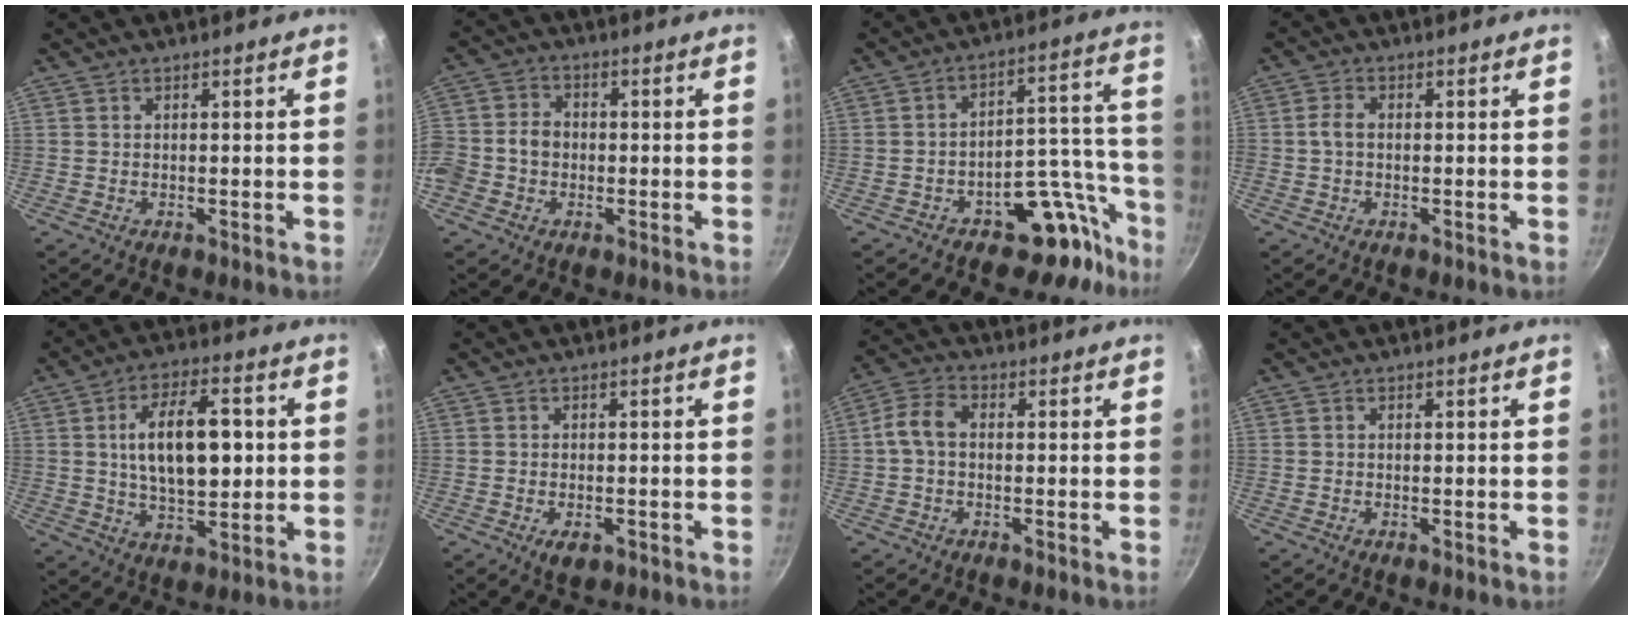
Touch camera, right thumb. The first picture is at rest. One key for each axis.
{"total": 10.1, "fx": -1.5, "fy": 8.3, "fz": 5.6, "tx": -0.118, "ty": 0.029, "tz": -0.029}
{"total": 12.8, "fx": -8.3, "fy": 6.6, "fz": 7.0, "tx": -0.033, "ty": 0.114, "tz": -0.118}
{"total": 2.7, "fx": -0.2, "fy": 1.7, "fz": 2.0, "tx": -0.041, "ty": 0.004, "tz": -0.008}
{"total": 14.3, "fx": 1.8, "fy": 7.1, "fz": 12.3, "tx": -0.187, "ty": 0.000, "tz": 0.031}
{"total": 2.9, "fx": -1.3, "fy": 1.5, "fz": 2.2, "tx": -0.033, "ty": 0.004, "tz": -0.015}
{"total": 5.8, "fx": -0.1, "fy": 3.9, "fz": 4.3, "tx": -0.082, "ty": 0.019, "tz": -0.011}
{"total": 0.0}